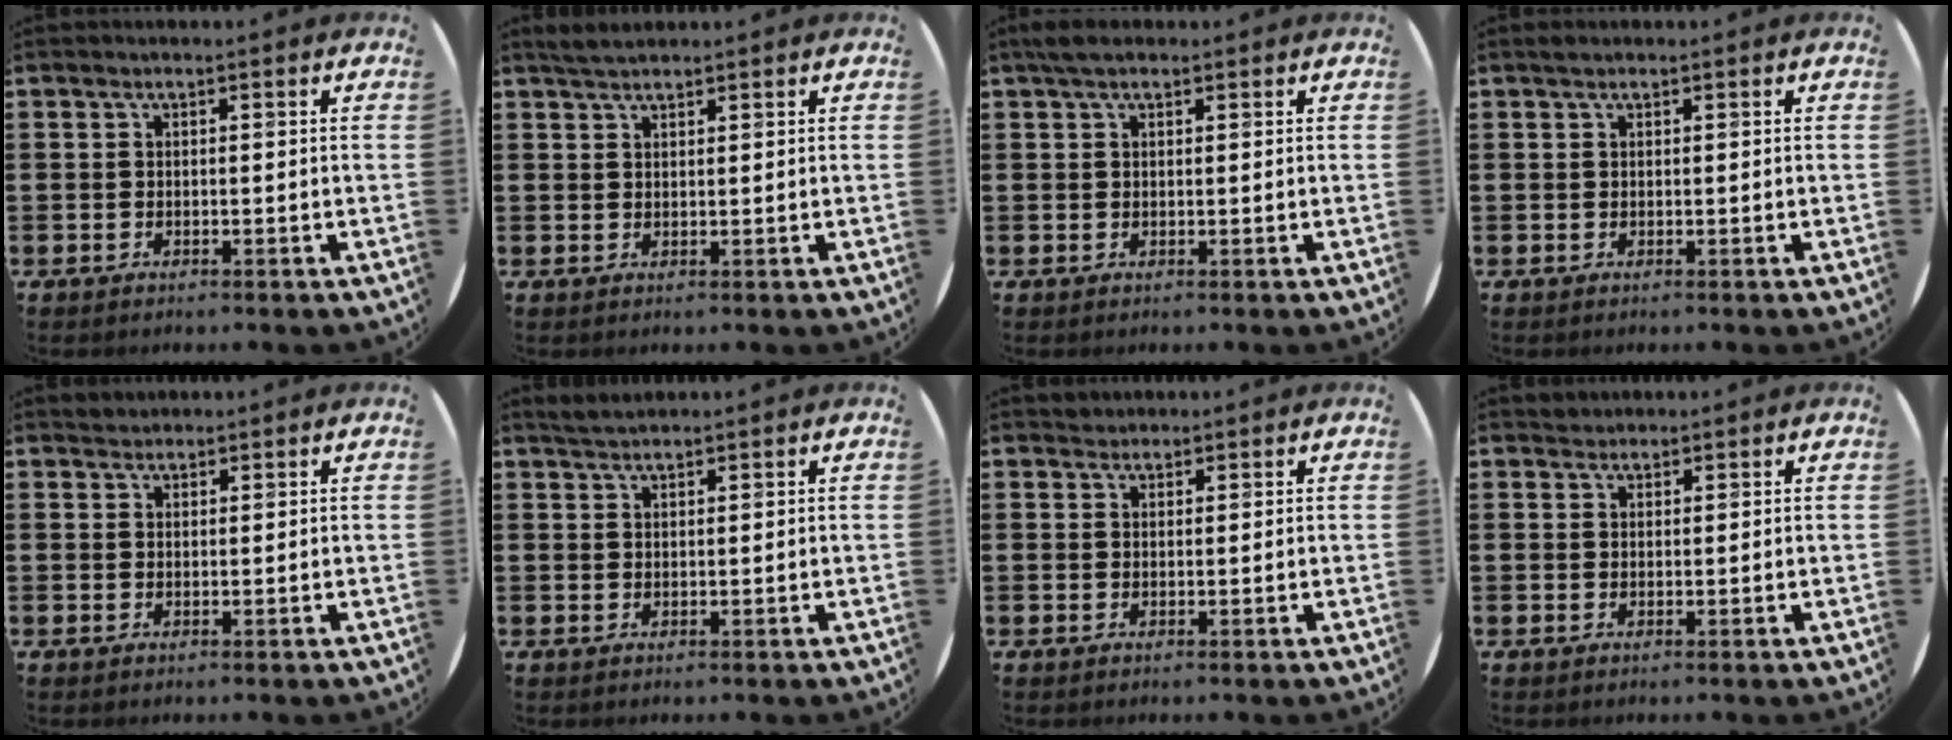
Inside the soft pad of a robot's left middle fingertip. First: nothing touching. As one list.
[{"total": 2.1, "force": [1.9, 0.4, 0.7], "torque": [-0.018, 0.005, 0.036]}, {"total": 1.9, "force": [1.4, 0.7, 1.0], "torque": [-0.023, 0.006, 0.026]}, {"total": 0.7, "force": [0.6, 0.3, 0.2], "torque": [0.002, 0.000, 0.010]}, {"total": 1.3, "force": [1.2, 0.4, -0.1], "torque": [0.008, 0.000, 0.022]}, {"total": 1.9, "force": [1.8, 0.3, 0.4], "torque": [-0.011, 0.005, 0.034]}, {"total": 1.1, "force": [1.1, 0.3, -0.2], "torque": [0.002, 0.003, 0.021]}, {"total": 1.2, "force": [1.1, 0.4, -0.2], "torque": [0.009, 0.000, 0.021]}]